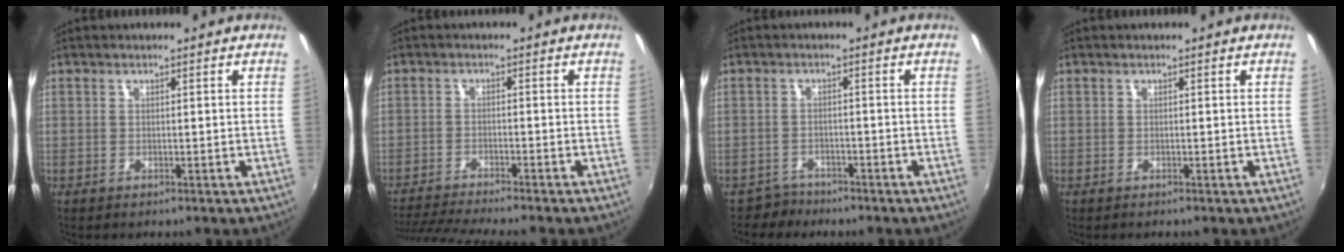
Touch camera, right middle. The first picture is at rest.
{"total": 8.8, "force": [-8.1, -0.8, 3.3], "torque": [-0.086, -0.020, -0.137]}
{"total": 3.0, "force": [-2.5, 1.6, -0.3], "torque": [-0.002, 0.004, -0.045]}
{"total": 0.0}